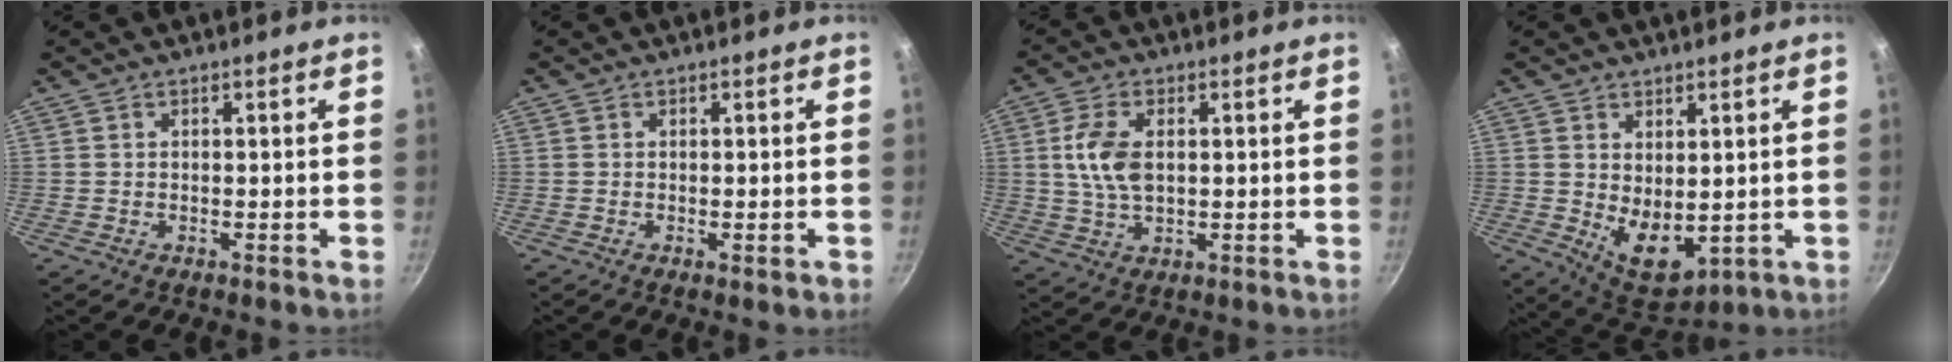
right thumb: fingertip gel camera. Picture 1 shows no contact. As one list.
[{"total": 1.5, "force": [-0.5, 0.3, 1.4], "torque": [-0.022, -0.002, -0.007]}, {"total": 8.3, "force": [1.3, 4.8, 6.7], "torque": [-0.126, 0.001, 0.024]}, {"total": 8.5, "force": [0.8, 5.3, 6.6], "torque": [-0.078, -0.024, 0.036]}]